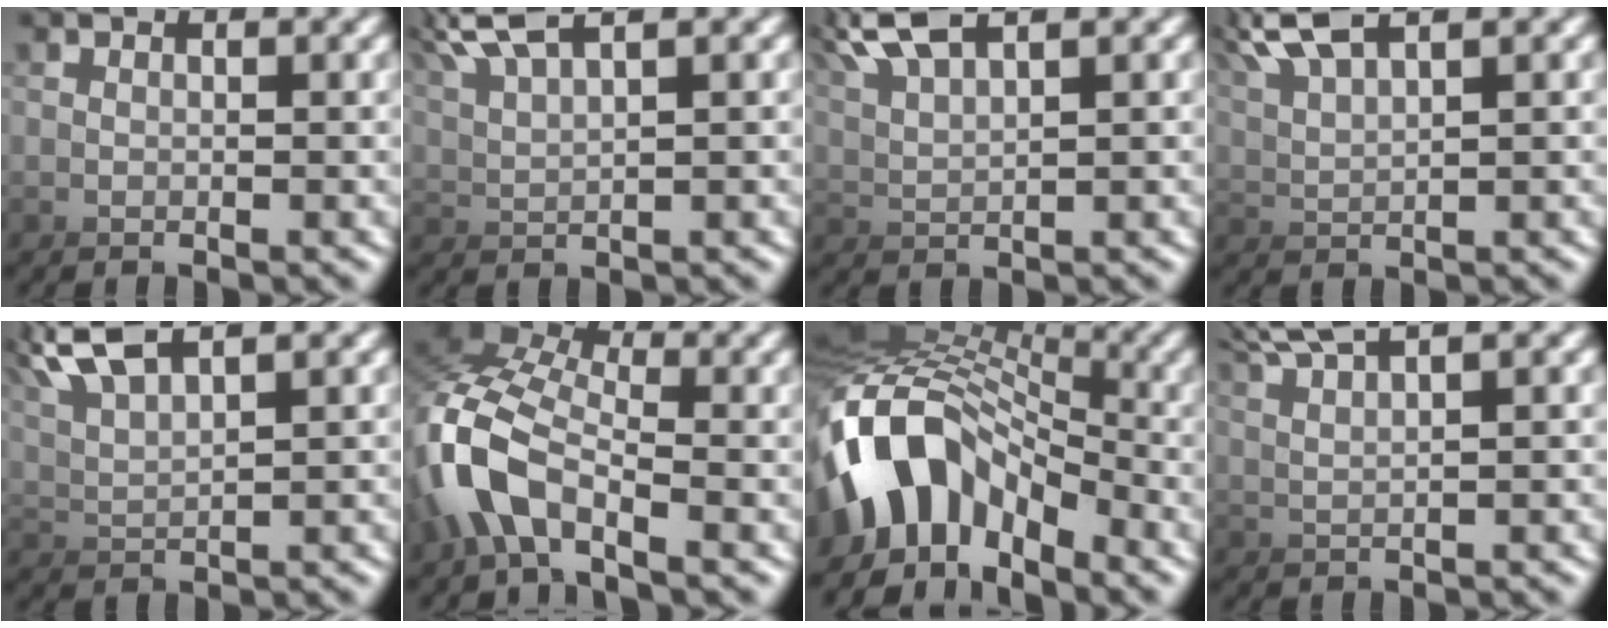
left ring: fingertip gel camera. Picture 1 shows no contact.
{"total": 2.8, "force": [2.7, -0.1, 0.5], "torque": [-0.067, 0.006, 0.047]}
{"total": 2.7, "force": [2.7, -0.1, 0.2], "torque": [-0.066, 0.002, 0.048]}
{"total": 2.7, "force": [2.6, 0.0, 0.2], "torque": [-0.067, 0.003, 0.047]}
{"total": 3.2, "force": [3.1, 0.1, 0.6], "torque": [-0.085, 0.009, 0.050]}
{"total": 3.9, "force": [-0.7, 2.9, 2.4], "torque": [-0.111, 0.005, -0.023]}
{"total": 8.8, "force": [-1.9, 6.1, 6.1], "torque": [-0.157, 0.004, -0.046]}
{"total": 3.0, "force": [2.6, -0.2, 1.4], "torque": [-0.059, 0.003, 0.045]}